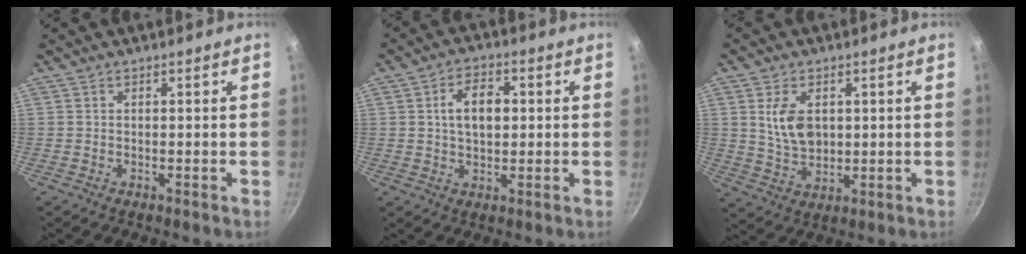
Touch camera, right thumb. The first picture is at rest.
{"total": 7.6, "force": [1.0, 4.6, 5.9], "torque": [-0.083, 0.009, 0.013]}
{"total": 8.0, "force": [1.7, 5.2, 5.8], "torque": [-0.094, -0.016, 0.040]}